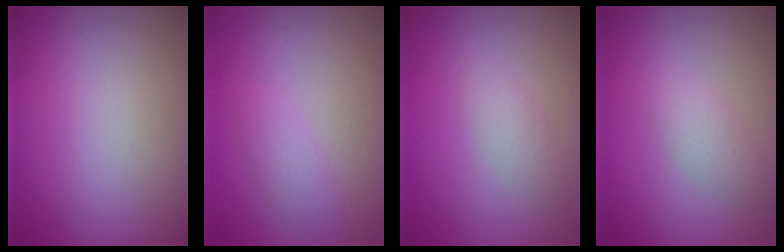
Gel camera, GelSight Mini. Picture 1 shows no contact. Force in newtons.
{"total": 1.6, "press": 1.6, "slide": 0.0}
{"total": 1.6, "press": 1.6, "slide": 0.1}
{"total": 1.9, "press": 1.9, "slide": 0.2}